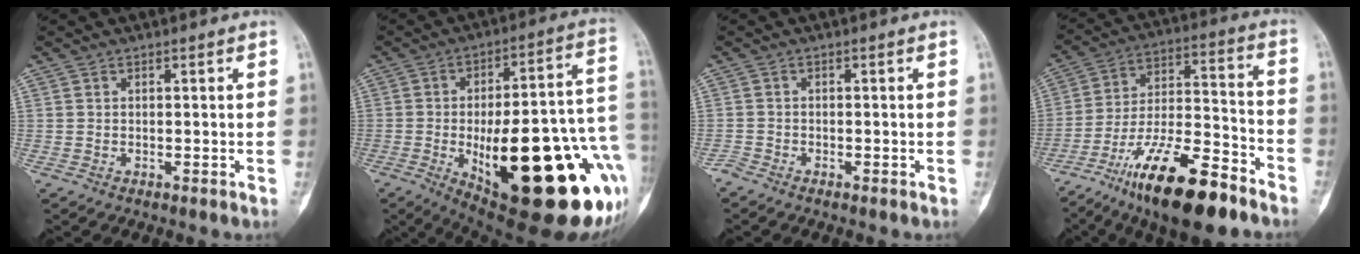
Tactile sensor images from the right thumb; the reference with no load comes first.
{"total": 37.1, "force": [-9.5, 13.2, 33.3], "torque": [-0.372, 0.020, -0.117]}
{"total": 1.4, "force": [-1.3, 0.4, 0.3], "torque": [-0.007, 0.002, -0.028]}
{"total": 21.4, "force": [-13.9, 6.3, 15.0], "torque": [-0.256, 0.077, -0.238]}